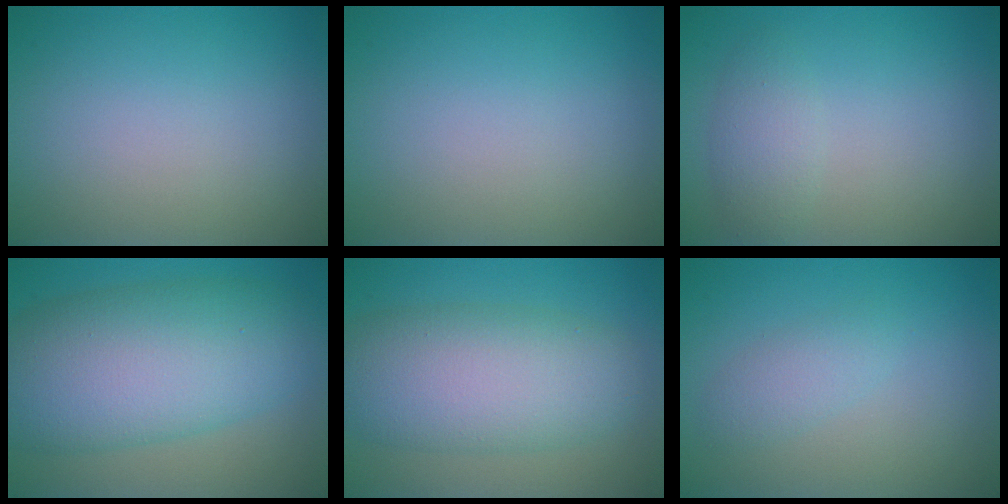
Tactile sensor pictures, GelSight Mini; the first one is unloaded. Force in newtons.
{"total": 0.0}
{"total": 2.0, "press": 2.0, "slide": 0.1}
{"total": 11.3, "press": 11.3, "slide": 0.2}
{"total": 8.3, "press": 8.3, "slide": 0.4}
{"total": 1.8, "press": 1.8, "slide": 0.1}